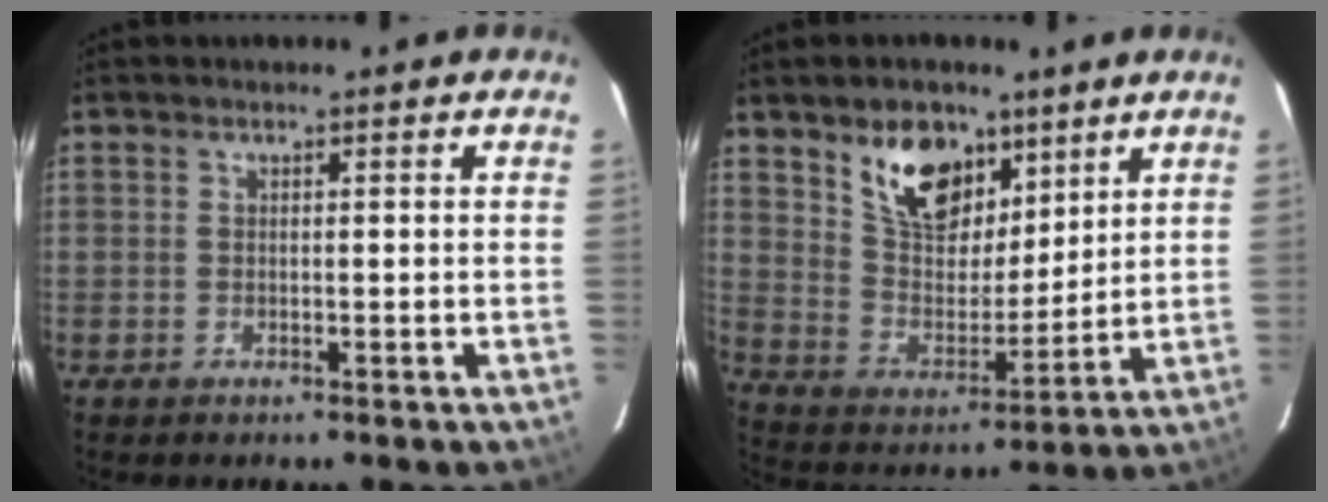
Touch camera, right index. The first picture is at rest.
{"total": 13.8, "force": [8.3, 8.0, 7.6], "torque": [-0.136, 0.010, 0.158]}